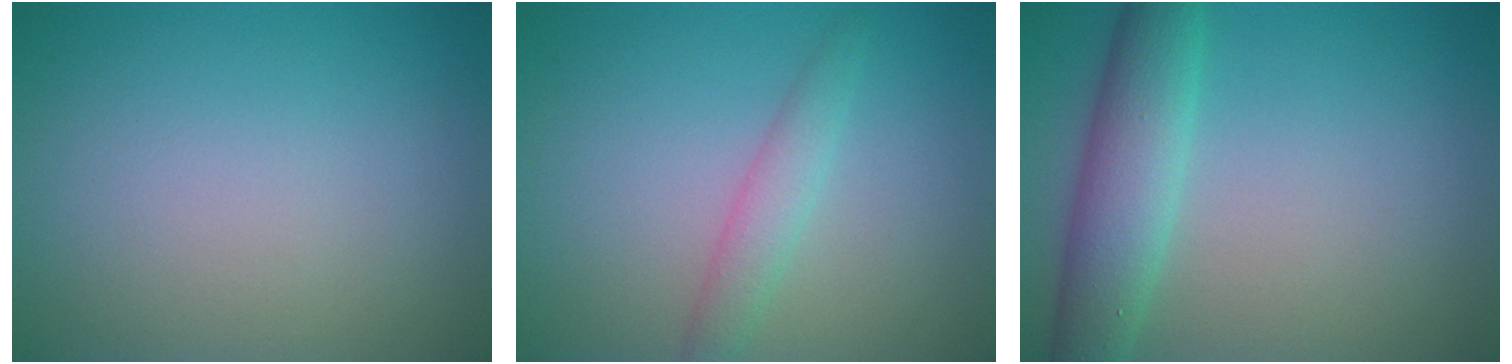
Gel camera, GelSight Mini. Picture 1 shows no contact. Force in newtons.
{"total": 2.0, "press": 2.0, "slide": 0.0}
{"total": 4.9, "press": 4.9, "slide": 0.1}